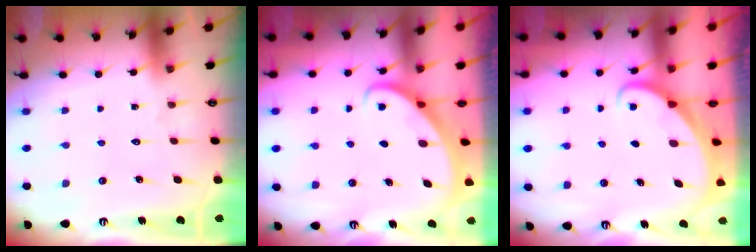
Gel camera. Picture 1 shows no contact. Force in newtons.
{"total": 2.7, "press": 2.7, "slide": 0.1}
{"total": 2.0, "press": 2.0, "slide": 0.2}